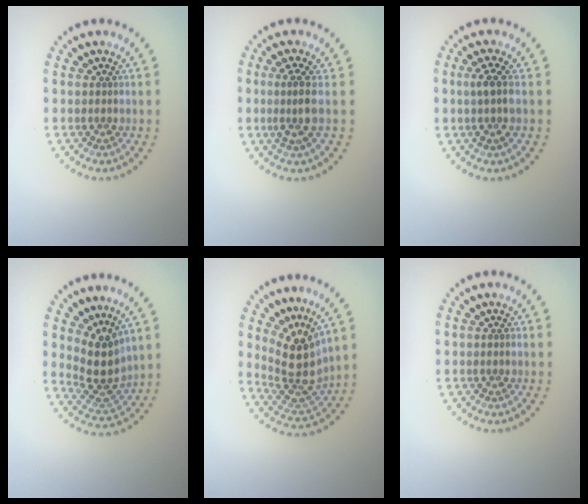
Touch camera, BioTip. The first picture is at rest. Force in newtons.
{"total": 2.5, "press": 1.8, "slide": 1.7}
{"total": 1.9, "press": 1.6, "slide": 1.0}
{"total": 3.6, "press": 2.6, "slide": 2.4}
{"total": 4.3, "press": 3.1, "slide": 3.0}
{"total": 0.0}